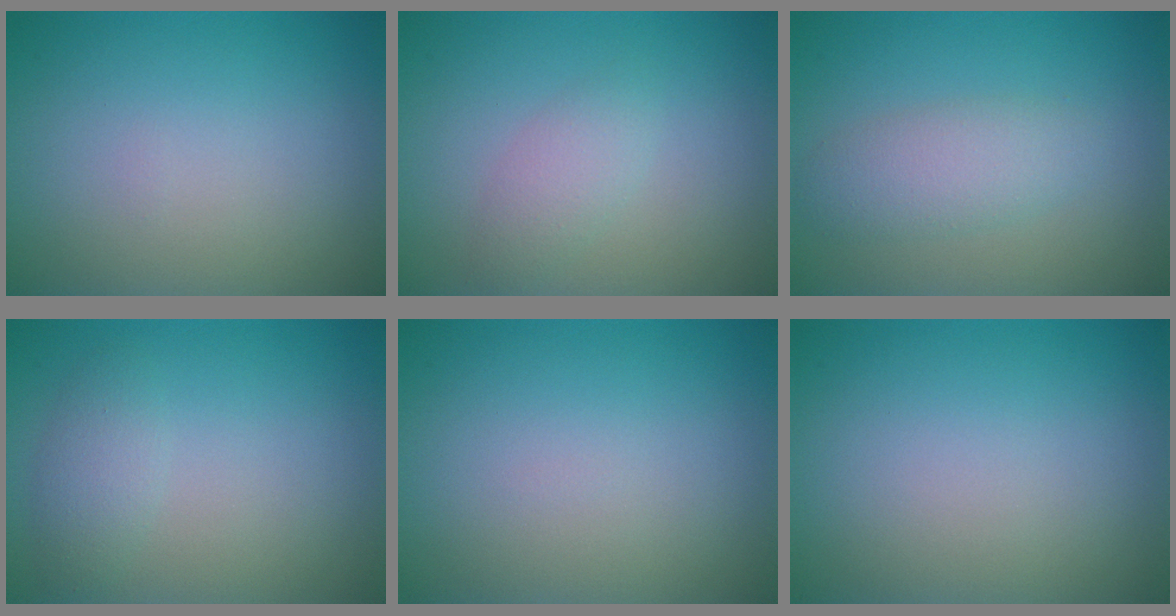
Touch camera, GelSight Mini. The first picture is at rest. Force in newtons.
{"total": 1.8, "press": 1.8, "slide": 0.0}
{"total": 2.9, "press": 2.9, "slide": 0.1}
{"total": 1.7, "press": 1.7, "slide": 0.1}
{"total": 0.0}
{"total": 0.0}